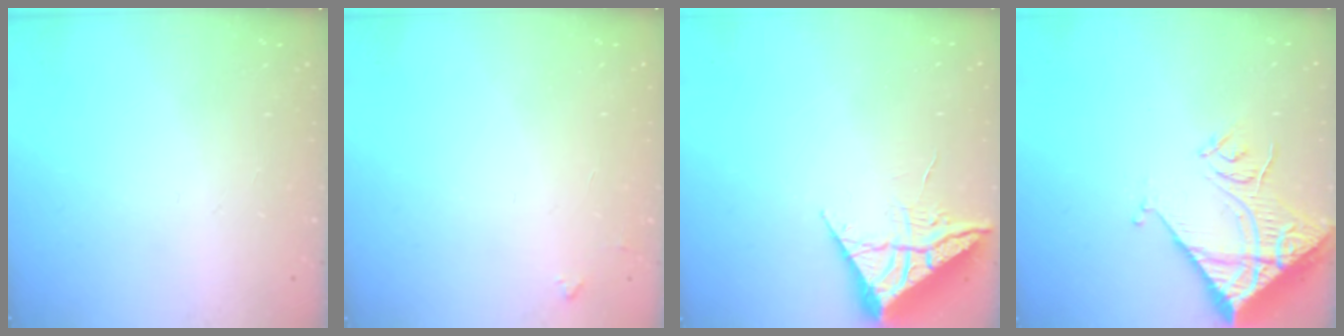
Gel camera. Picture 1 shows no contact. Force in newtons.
{"total": 3.8, "press": 3.7, "slide": 0.4}
{"total": 7.0, "press": 7.0, "slide": 0.3}
{"total": 13.2, "press": 13.1, "slide": 1.7}